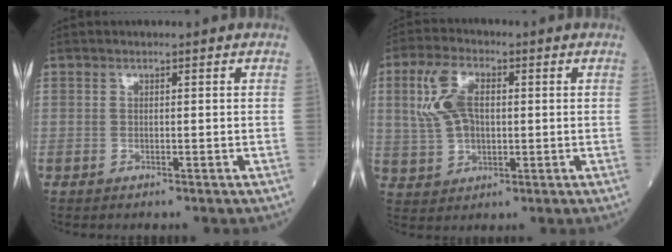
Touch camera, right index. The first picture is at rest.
{"total": 8.1, "force": [1.5, 4.5, 6.6], "torque": [-0.156, 0.020, 0.033]}